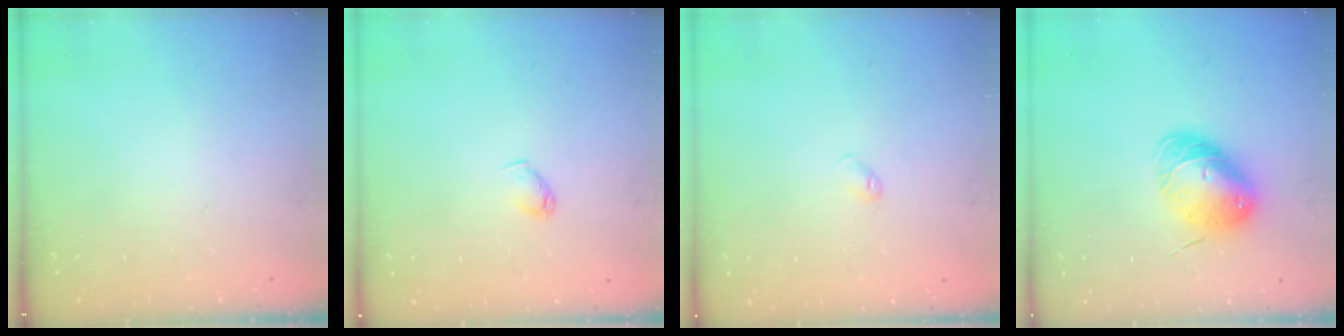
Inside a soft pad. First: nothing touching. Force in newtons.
{"total": 3.1, "press": 3.0, "slide": 0.7}
{"total": 2.7, "press": 2.6, "slide": 0.4}
{"total": 9.3, "press": 9.1, "slide": 2.0}